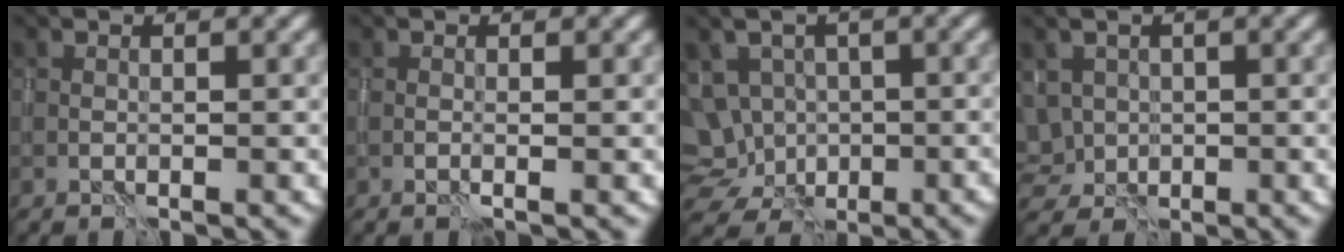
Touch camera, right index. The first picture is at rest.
{"total": 0.6, "force": [-0.2, 0.1, 0.6], "torque": [-0.011, -0.002, -0.005]}
{"total": 8.3, "force": [-1.6, 7.5, 3.1], "torque": [-0.052, -0.004, -0.036]}
{"total": 3.2, "force": [-0.1, 2.9, 1.3], "torque": [-0.026, -0.003, 0.006]}